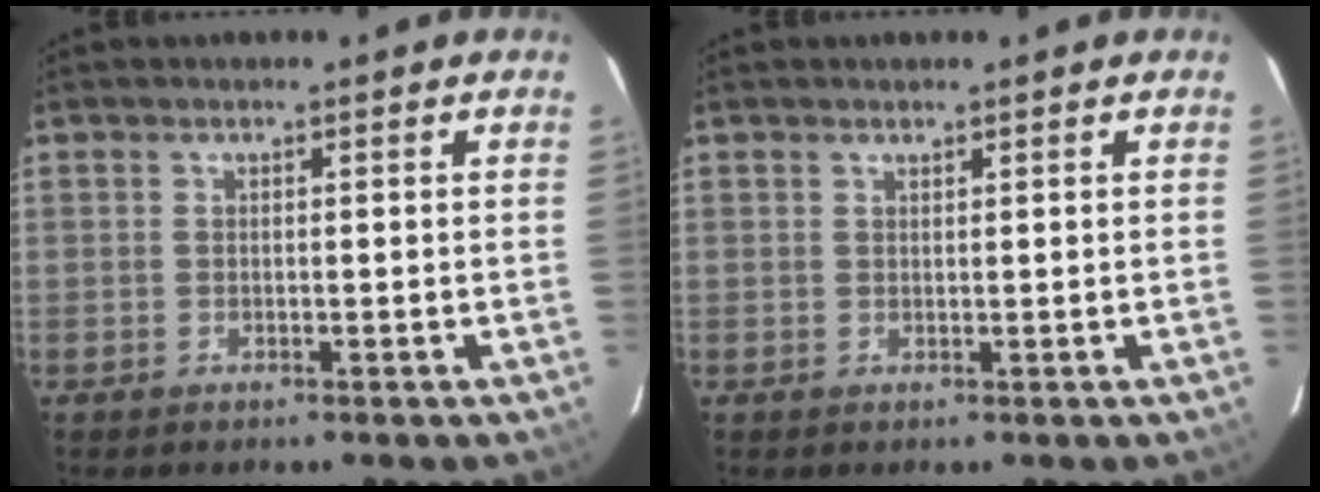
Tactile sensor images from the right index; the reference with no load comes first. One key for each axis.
{"total": 0.5, "fx": 0.5, "fy": 0.1, "fz": 0.0, "tx": -0.001, "ty": 0.001, "tz": 0.010}